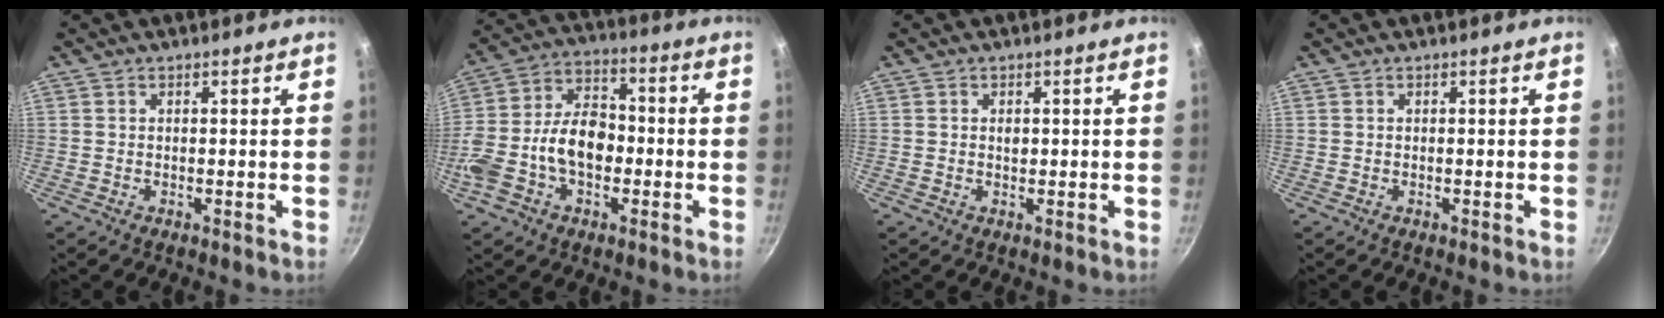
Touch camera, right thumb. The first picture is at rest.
{"total": 15.4, "force": [-2.9, 10.1, 11.2], "torque": [-0.178, 0.043, -0.066]}
{"total": 1.1, "force": [0.2, 0.8, 0.7], "torque": [-0.008, 0.001, 0.003]}
{"total": 0.0}